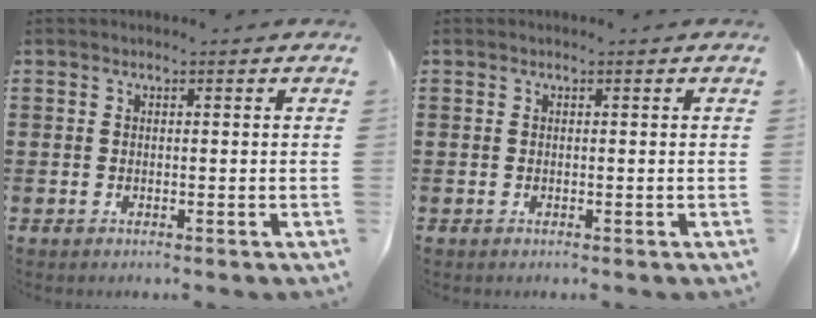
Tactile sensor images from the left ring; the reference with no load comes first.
{"total": 0.0}